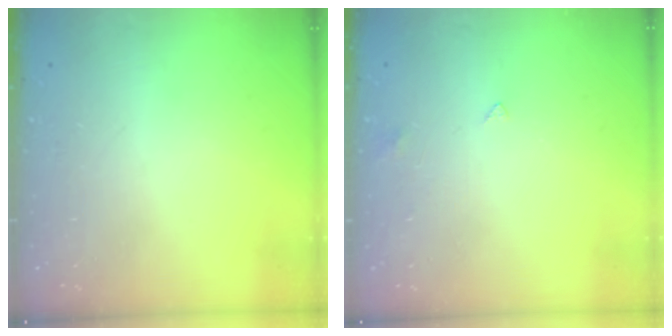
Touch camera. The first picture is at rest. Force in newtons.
{"total": 2.8, "press": 2.8, "slide": 0.5}